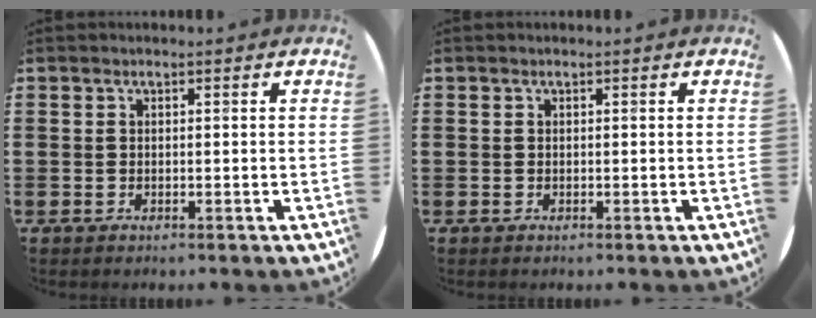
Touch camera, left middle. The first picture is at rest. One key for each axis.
{"total": 0.0}